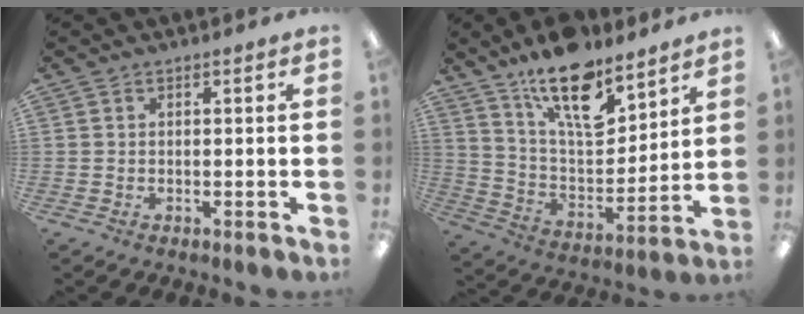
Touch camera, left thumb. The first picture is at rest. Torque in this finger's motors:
{"motor_torque": [1.55, 0.79, 1.76, -1.01, 0.15]}